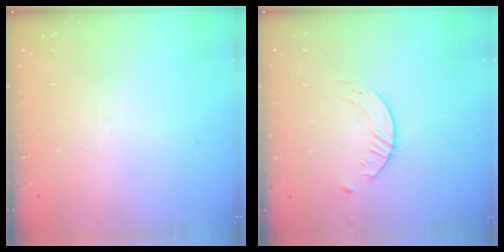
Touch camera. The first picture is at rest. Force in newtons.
{"total": 2.1, "press": 2.0, "slide": 0.3}